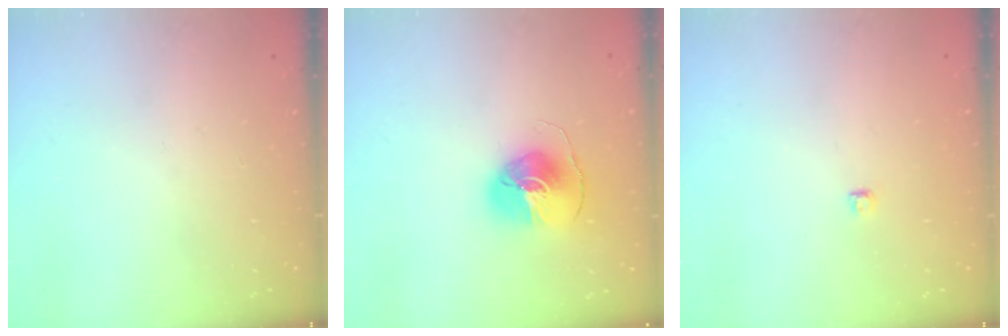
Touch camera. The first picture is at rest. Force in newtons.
{"total": 8.7, "press": 8.7, "slide": 0.6}
{"total": 2.8, "press": 2.7, "slide": 0.3}